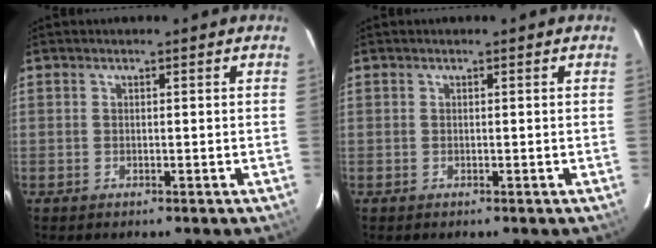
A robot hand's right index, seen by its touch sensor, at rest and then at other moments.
{"total": 0.0}